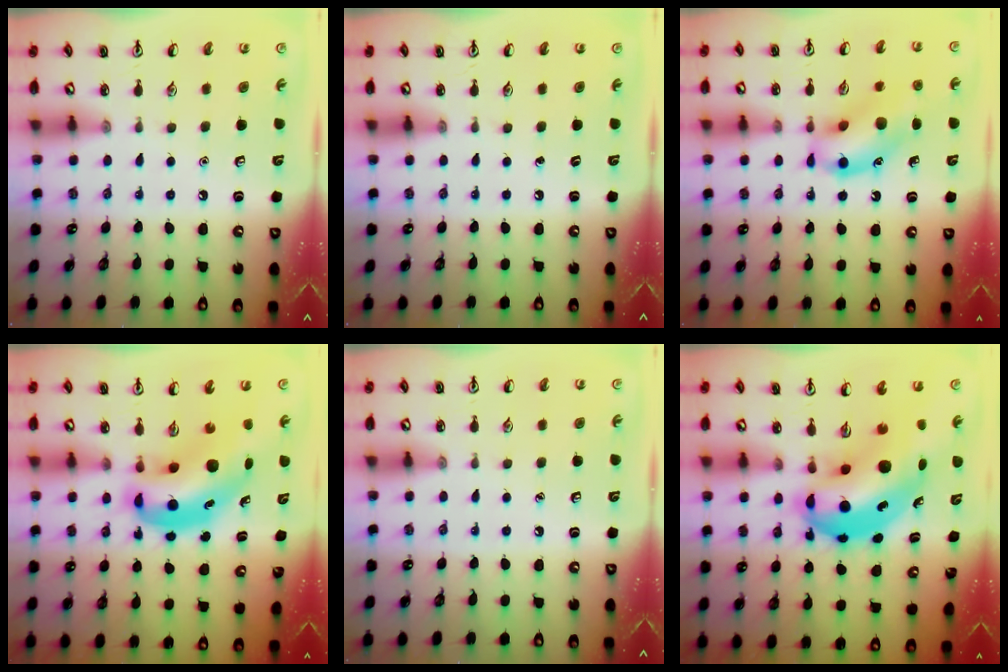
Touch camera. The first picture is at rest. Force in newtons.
{"total": 0.0}
{"total": 13.7, "press": 13.6, "slide": 1.8}
{"total": 10.3, "press": 9.9, "slide": 2.9}
{"total": 0.0}
{"total": 11.7, "press": 11.3, "slide": 3.2}